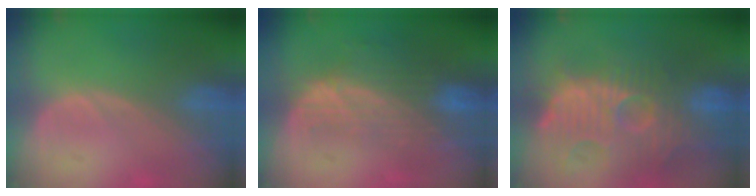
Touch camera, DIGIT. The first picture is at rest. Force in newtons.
{"total": 7.6, "press": 6.8, "slide": 3.3}
{"total": 14.1, "press": 12.4, "slide": 6.7}